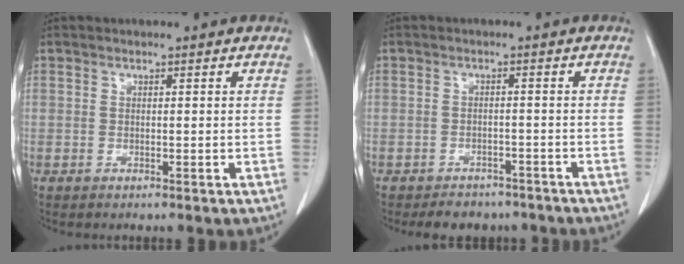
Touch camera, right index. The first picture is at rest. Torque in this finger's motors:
{"motor_torque": [-0.28, -0.27, 0.00, -0.05]}